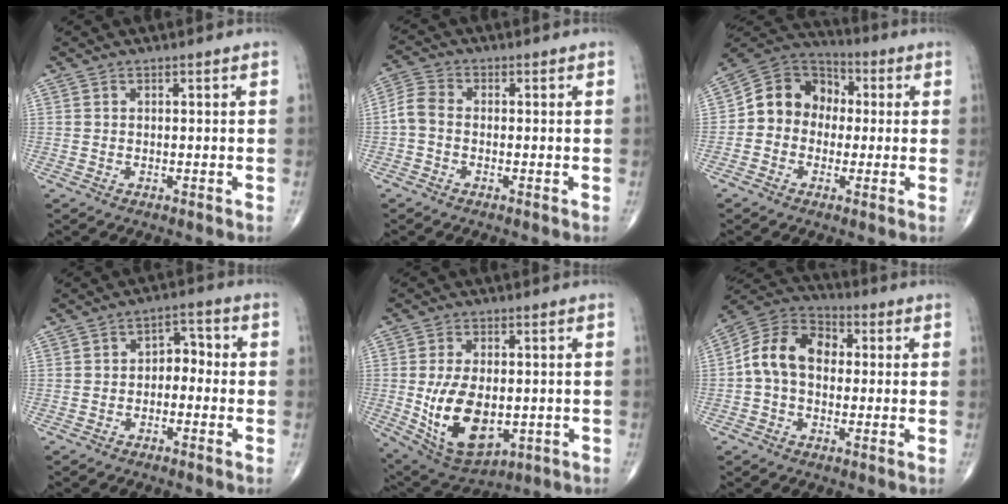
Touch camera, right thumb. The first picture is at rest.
{"total": 4.2, "force": [-0.8, 2.9, 3.0], "torque": [-0.063, 0.013, -0.030]}
{"total": 11.4, "force": [0.1, 9.7, 6.1], "torque": [-0.072, 0.039, -0.014]}
{"total": 4.4, "force": [-1.0, 3.0, 3.1], "torque": [-0.023, 0.029, -0.027]}
{"total": 14.4, "force": [-1.8, 8.1, 11.8], "torque": [-0.197, -0.010, -0.007]}
{"total": 11.7, "force": [0.5, 8.3, 8.2], "torque": [-0.134, 0.034, -0.005]}